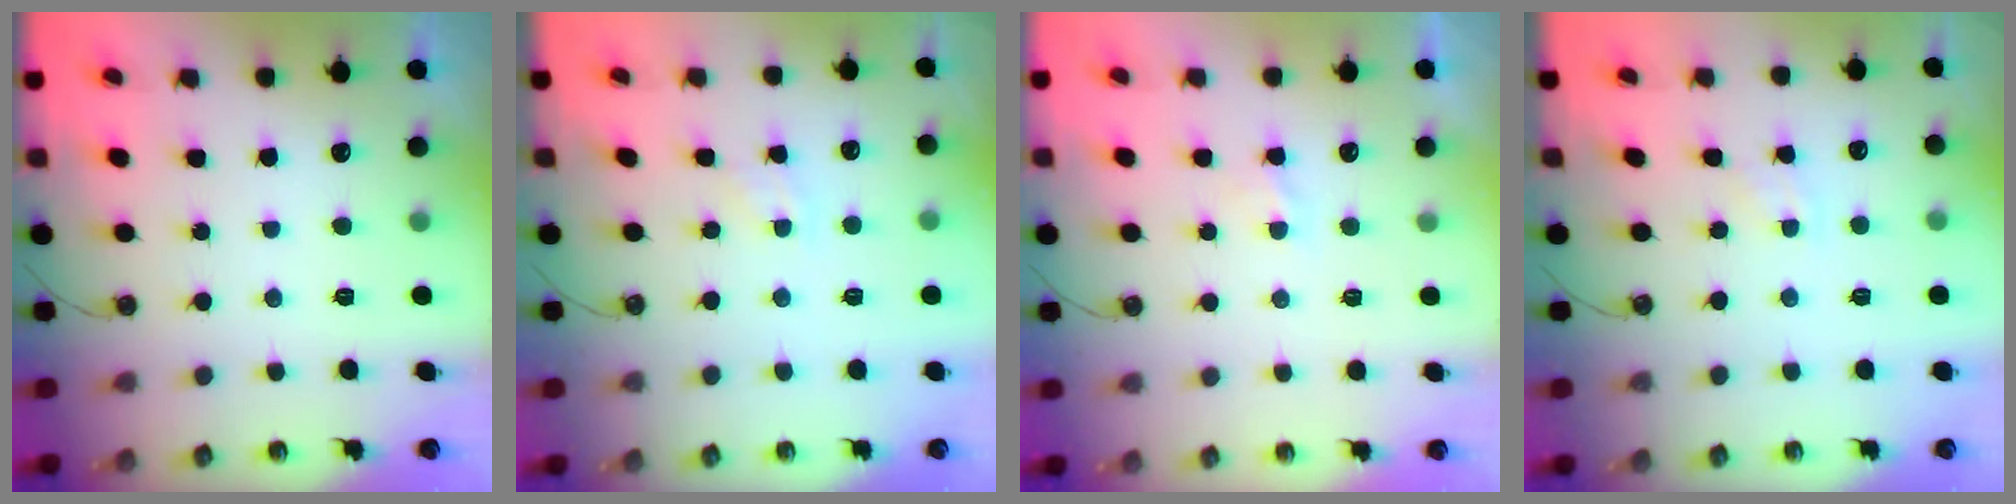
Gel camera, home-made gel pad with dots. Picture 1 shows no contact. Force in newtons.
{"total": 2.9, "press": 2.9, "slide": 0.4}
{"total": 2.3, "press": 2.3, "slide": 0.4}
{"total": 3.0, "press": 2.9, "slide": 0.4}